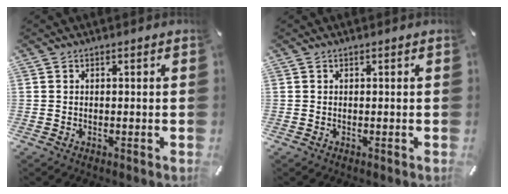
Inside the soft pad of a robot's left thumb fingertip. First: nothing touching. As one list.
[{"total": 0.0}]